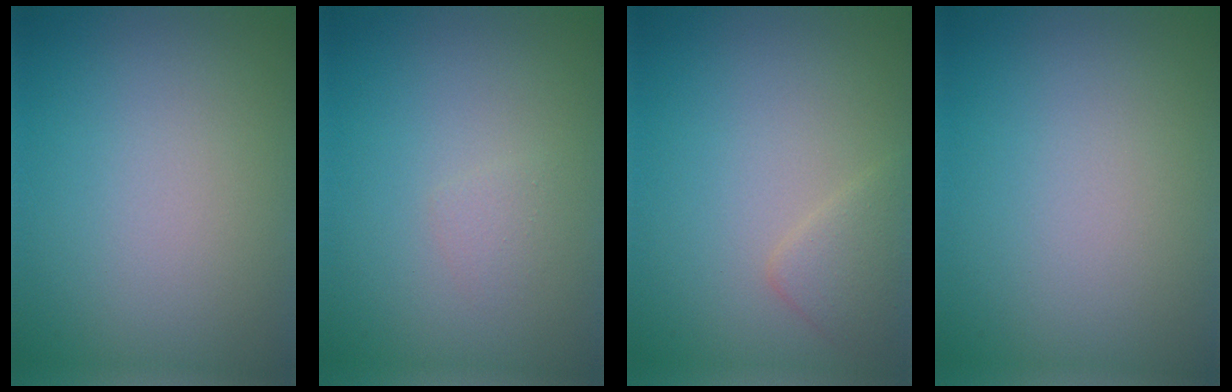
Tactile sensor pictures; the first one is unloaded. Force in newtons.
{"total": 0.8, "press": 0.8, "slide": 0.0}
{"total": 1.8, "press": 1.8, "slide": 0.0}
{"total": 0.0}